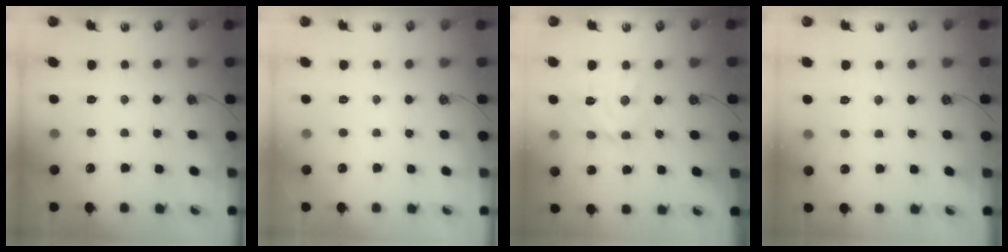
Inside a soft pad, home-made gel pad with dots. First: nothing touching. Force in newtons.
{"total": 0.0}
{"total": 11.5, "press": 11.5, "slide": 0.9}
{"total": 5.4, "press": 5.3, "slide": 0.6}